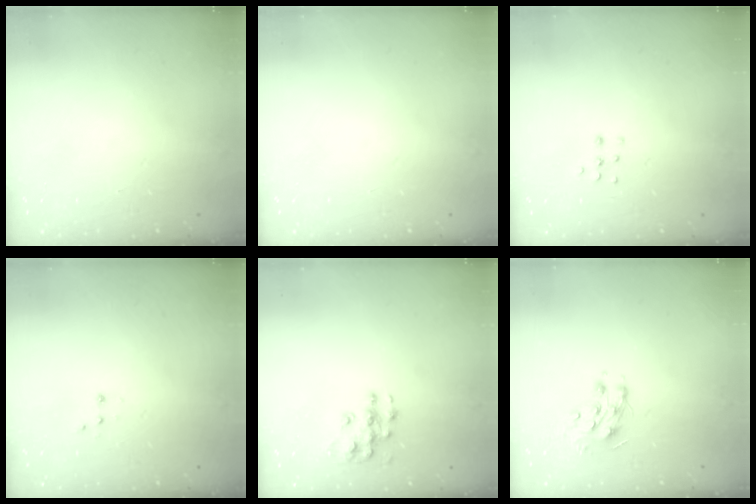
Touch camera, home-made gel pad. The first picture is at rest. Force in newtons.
{"total": 0.0}
{"total": 4.1, "press": 4.1, "slide": 0.5}
{"total": 2.8, "press": 2.7, "slide": 0.7}
{"total": 8.9, "press": 8.8, "slide": 0.6}
{"total": 8.4, "press": 8.4, "slide": 0.2}